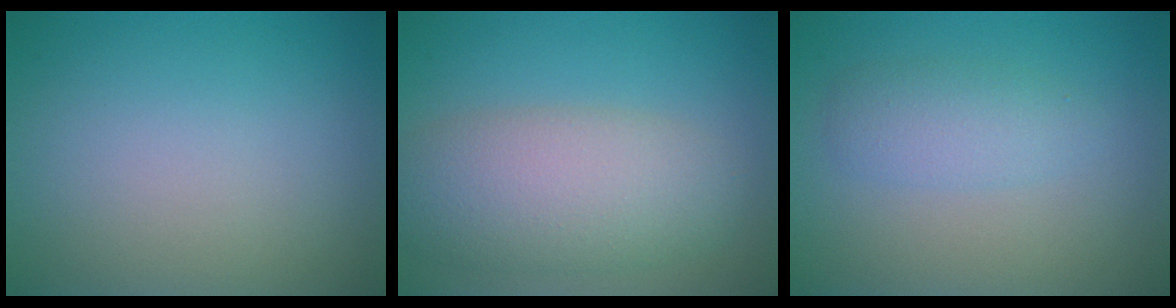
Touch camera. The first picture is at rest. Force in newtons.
{"total": 6.6, "press": 6.6, "slide": 0.3}
{"total": 2.4, "press": 2.4, "slide": 0.1}